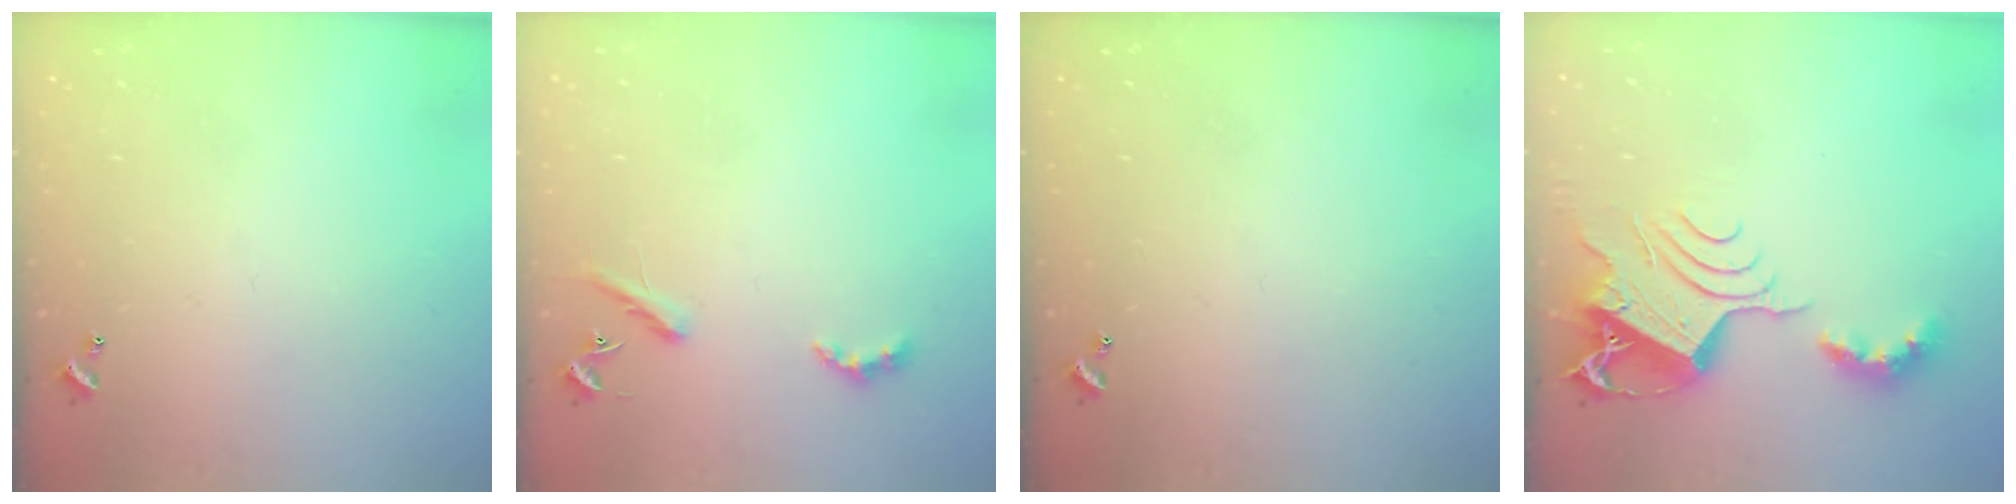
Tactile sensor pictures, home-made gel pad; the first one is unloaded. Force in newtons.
{"total": 3.5, "press": 3.5, "slide": 0.7}
{"total": 0.0}
{"total": 10.3, "press": 10.2, "slide": 1.3}